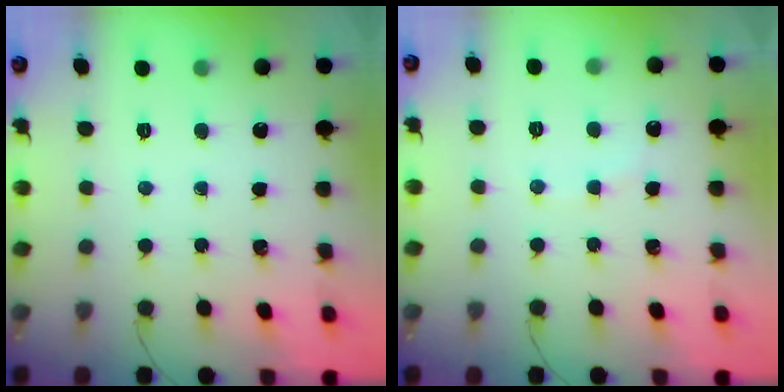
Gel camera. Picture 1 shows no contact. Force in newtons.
{"total": 2.8, "press": 2.7, "slide": 0.7}